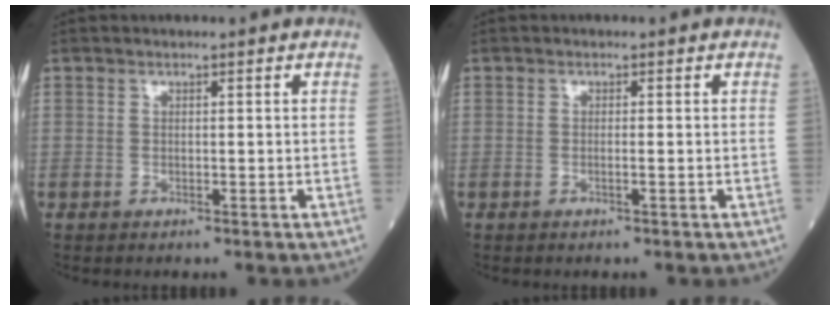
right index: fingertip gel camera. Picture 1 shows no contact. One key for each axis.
{"total": 0.7, "fx": -0.3, "fy": -0.2, "fz": 0.5, "tx": -0.011, "ty": 0.002, "tz": -0.009}